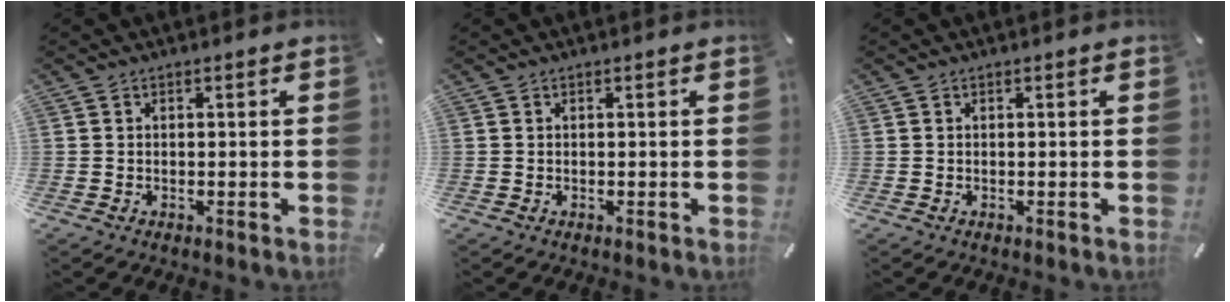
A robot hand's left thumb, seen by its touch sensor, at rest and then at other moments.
{"total": 0.0}
{"total": 0.0}